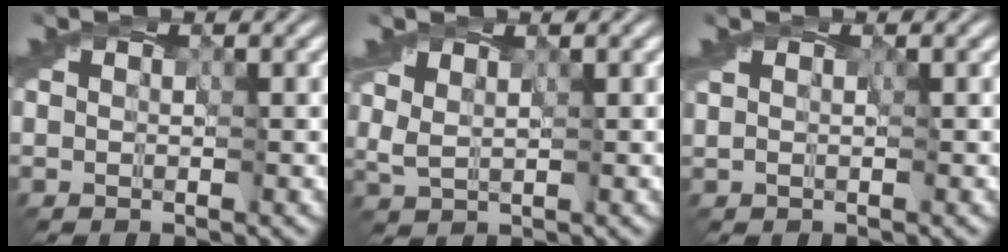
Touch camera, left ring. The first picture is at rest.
{"total": 1.5, "force": [1.1, 0.7, 0.7], "torque": [-0.019, 0.000, 0.025]}
{"total": 0.0}